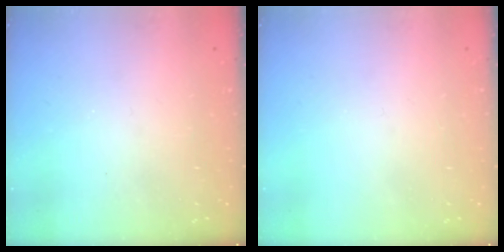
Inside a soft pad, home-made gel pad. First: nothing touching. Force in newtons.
{"total": 0.0}